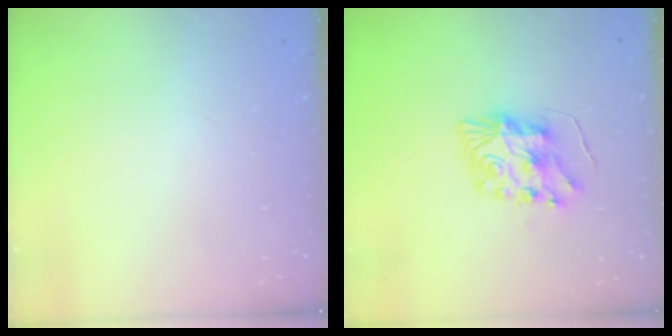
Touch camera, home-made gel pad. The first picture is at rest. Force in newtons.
{"total": 8.5, "press": 8.5, "slide": 0.4}